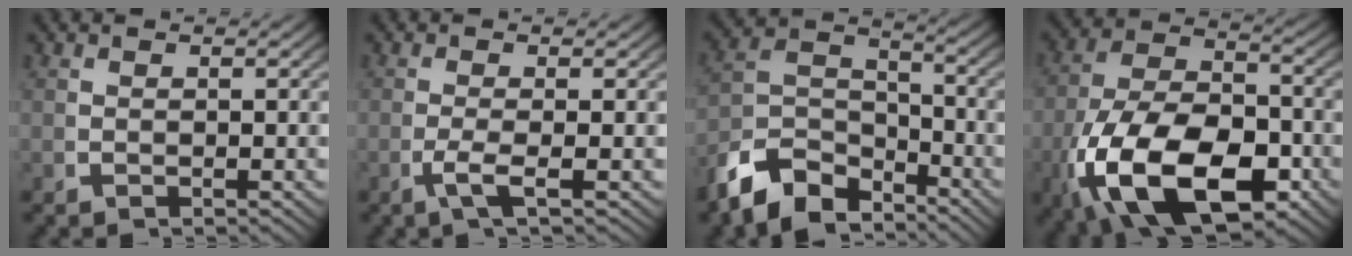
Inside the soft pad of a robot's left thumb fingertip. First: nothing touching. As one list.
[{"total": 2.4, "force": [-0.6, 0.4, 2.3], "torque": [-0.057, -0.002, -0.011]}, {"total": 9.3, "force": [-4.8, 6.2, 5.1], "torque": [-0.103, -0.029, -0.077]}, {"total": 17.4, "force": [-4.3, 11.0, 12.8], "torque": [-0.285, -0.100, -0.020]}]